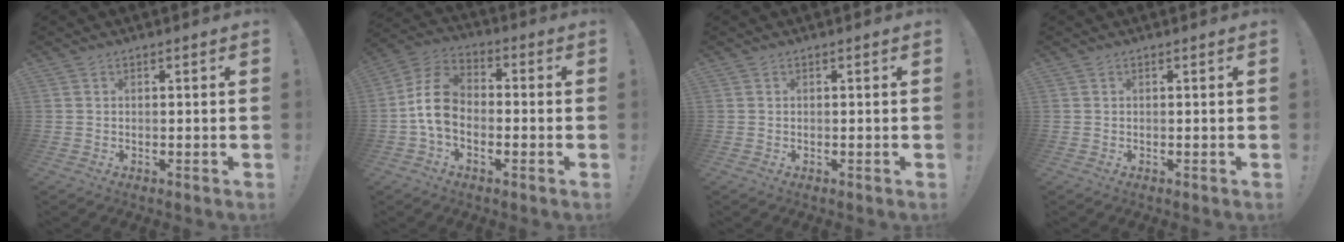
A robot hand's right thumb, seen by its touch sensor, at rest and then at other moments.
{"total": 11.2, "force": [-2.0, 7.7, 7.8], "torque": [-0.149, 0.025, -0.032]}
{"total": 0.0}
{"total": 0.0}